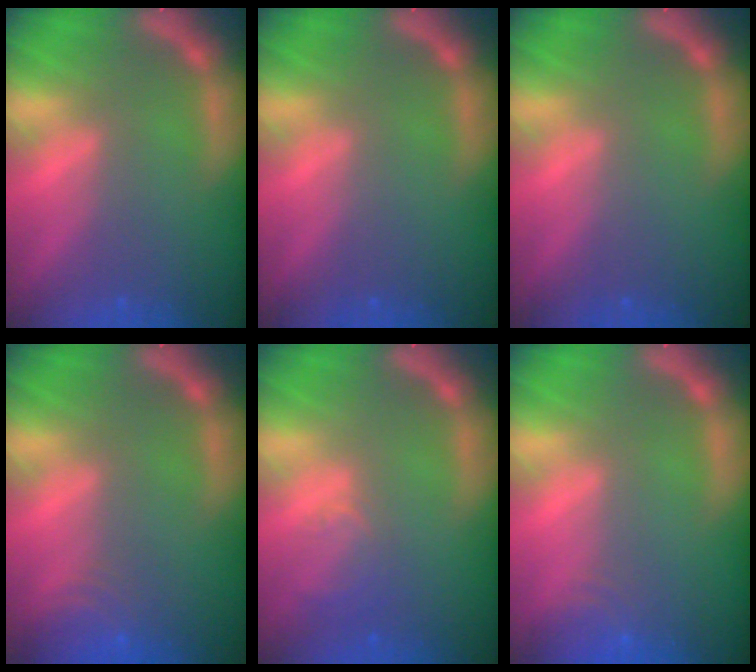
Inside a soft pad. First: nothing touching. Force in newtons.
{"total": 0.0}
{"total": 0.0}
{"total": 4.0}
{"total": 2.5}
{"total": 3.0}